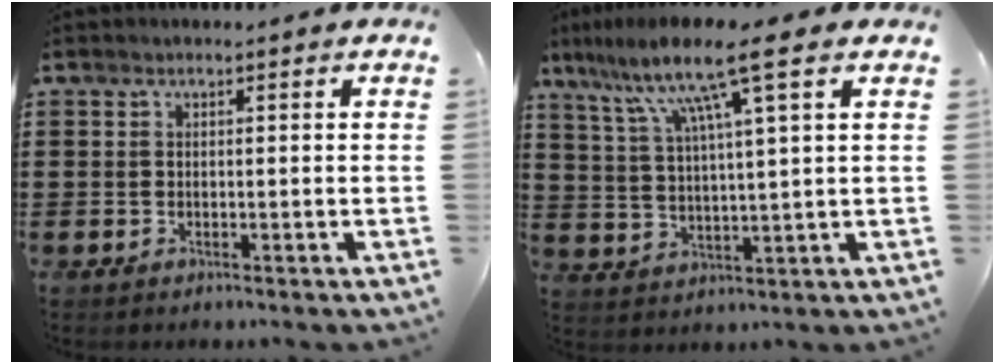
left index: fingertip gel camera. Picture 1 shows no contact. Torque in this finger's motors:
{"motor_torque": [2.14, 0.00, 0.65, 0.13]}